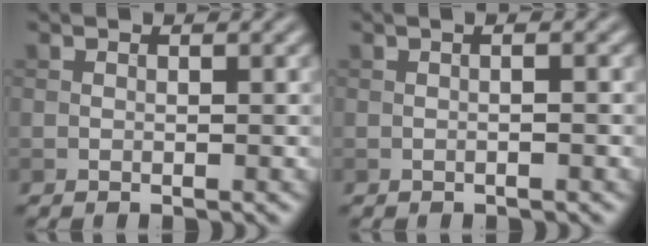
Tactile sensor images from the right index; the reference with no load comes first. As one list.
[{"total": 1.7, "force": [0.3, 0.7, 1.5], "torque": [-0.002, -0.005, -0.008]}]